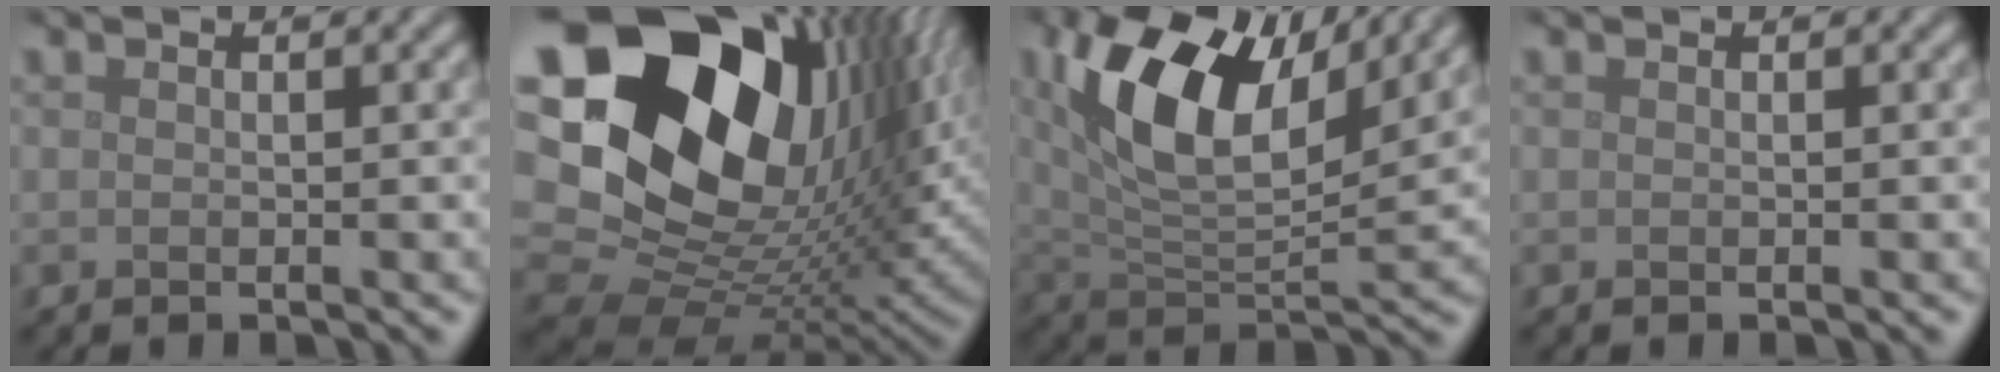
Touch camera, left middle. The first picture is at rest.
{"total": 22.5, "force": [7.4, 15.0, 15.0], "torque": [-0.318, 0.034, 0.151]}
{"total": 11.3, "force": [4.6, 5.5, 8.7], "torque": [-0.170, 0.004, 0.085]}
{"total": 0.0}